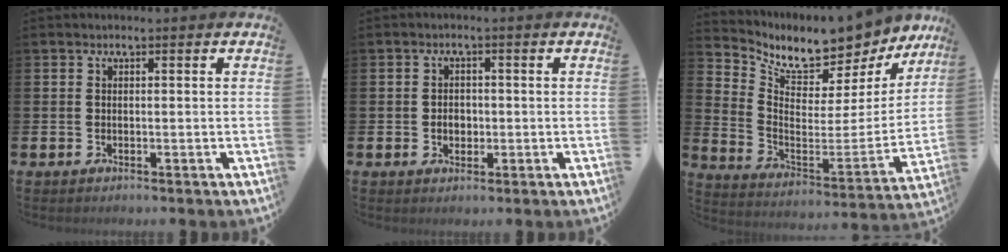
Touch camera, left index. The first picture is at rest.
{"total": 2.2, "force": [-0.2, 1.8, 1.3], "torque": [-0.007, -0.002, -0.011]}
{"total": 8.1, "force": [7.3, 2.8, 2.0], "torque": [-0.072, -0.065, 0.122]}